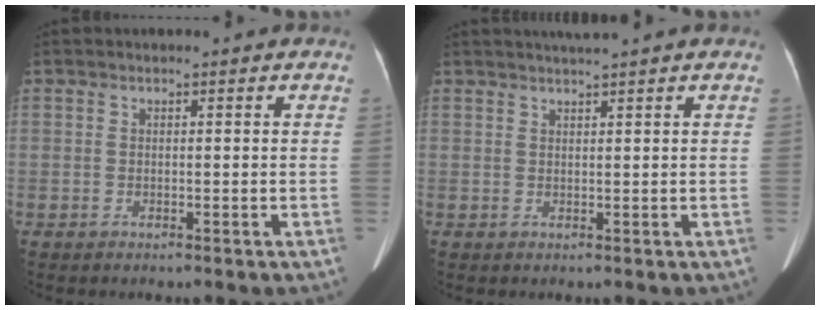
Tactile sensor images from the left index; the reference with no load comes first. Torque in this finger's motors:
{"motor_torque": [0.33, -0.52, -0.01, 0.04]}